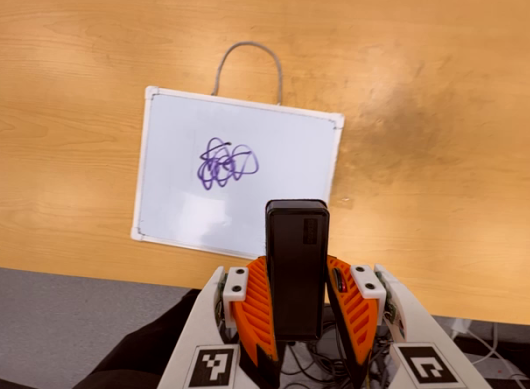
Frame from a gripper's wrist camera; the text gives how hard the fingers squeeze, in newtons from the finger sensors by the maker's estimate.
{"total": 4.5, "left": 3.1, "right": 5.9}